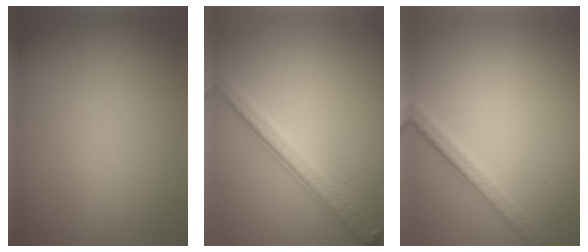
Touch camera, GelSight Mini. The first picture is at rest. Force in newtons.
{"total": 3.9, "press": 2.7, "slide": 2.8}
{"total": 3.1, "press": 2.3, "slide": 2.1}